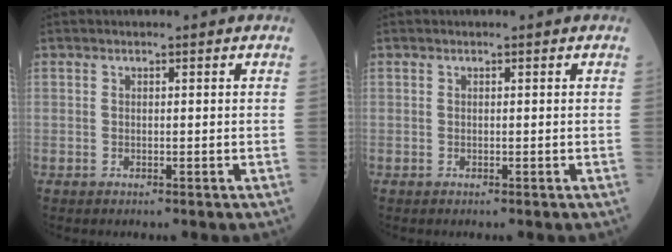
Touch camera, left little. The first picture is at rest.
{"total": 0.0}